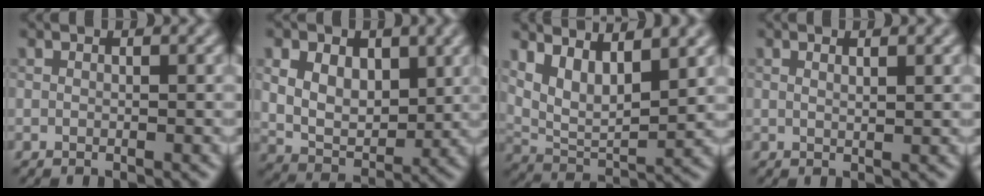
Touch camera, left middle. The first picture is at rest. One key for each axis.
{"total": 5.7, "fx": 1.7, "fy": 4.2, "fz": 3.5, "tx": -0.074, "ty": -0.004, "tz": 0.028}
{"total": 5.6, "fx": 3.0, "fy": 2.4, "fz": 4.1, "tx": -0.085, "ty": -0.013, "tz": 0.063}
{"total": 1.3, "fx": 0.7, "fy": 0.3, "fz": 1.0, "tx": -0.012, "ty": 0.002, "tz": 0.008}